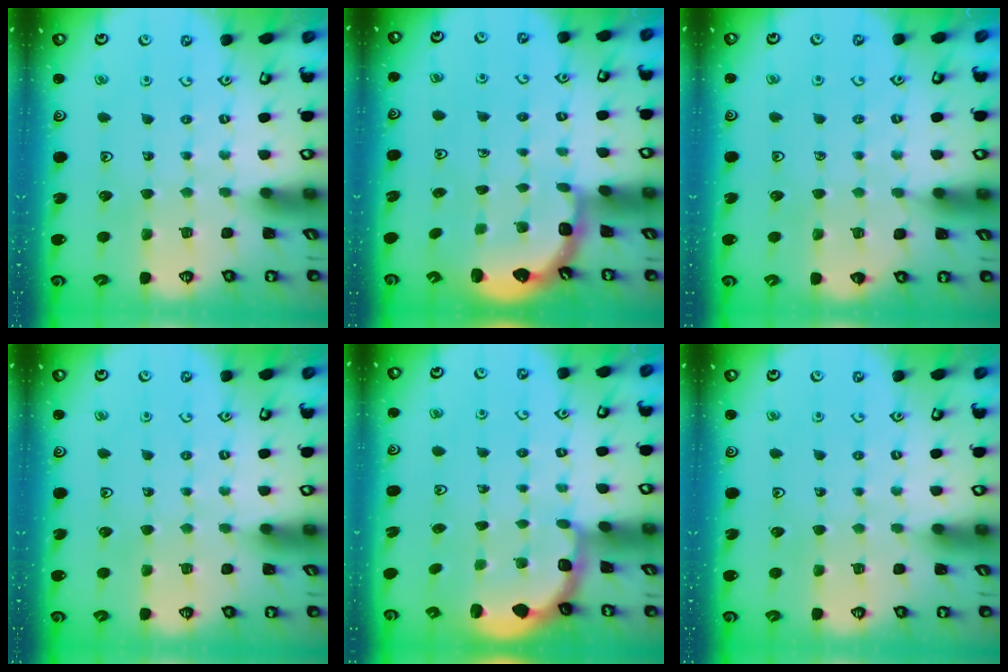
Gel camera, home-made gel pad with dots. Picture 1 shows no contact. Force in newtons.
{"total": 2.3, "press": 1.8, "slide": 1.3}
{"total": 3.7, "press": 3.5, "slide": 1.1}
{"total": 0.0}
{"total": 2.3, "press": 2.0, "slide": 1.0}
{"total": 0.0}